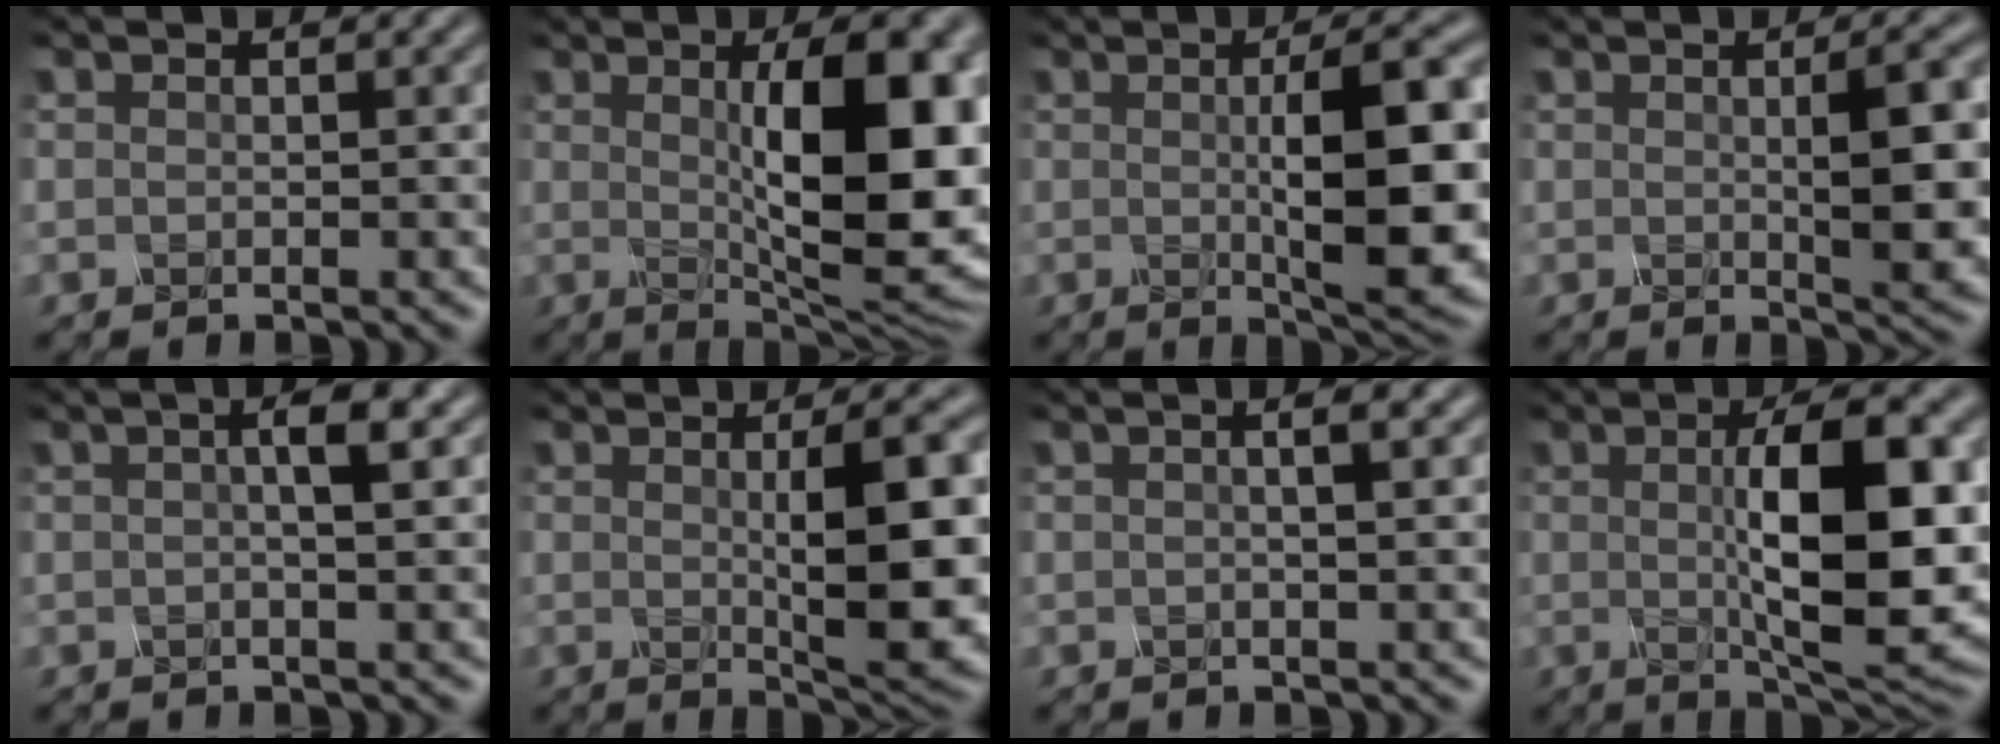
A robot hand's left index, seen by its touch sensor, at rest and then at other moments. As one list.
[{"total": 12.5, "force": [1.0, 3.9, 11.8], "torque": [-0.146, 0.001, 0.020]}, {"total": 9.8, "force": [0.2, 2.5, 9.5], "torque": [-0.125, -0.001, 0.005]}, {"total": 5.7, "force": [0.5, 1.2, 5.6], "torque": [-0.071, 0.004, 0.009]}, {"total": 3.0, "force": [0.7, 0.7, 2.9], "torque": [-0.036, 0.015, 0.004]}, {"total": 8.7, "force": [0.4, 2.1, 8.4], "torque": [-0.110, 0.000, 0.011]}, {"total": 2.8, "force": [0.8, 1.0, 2.5], "torque": [-0.017, 0.009, -0.010]}, {"total": 11.1, "force": [0.6, 3.2, 10.6], "torque": [-0.152, -0.002, 0.012]}]